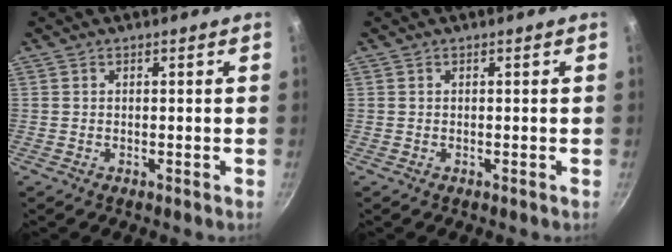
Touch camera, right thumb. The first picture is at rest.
{"total": 0.0}